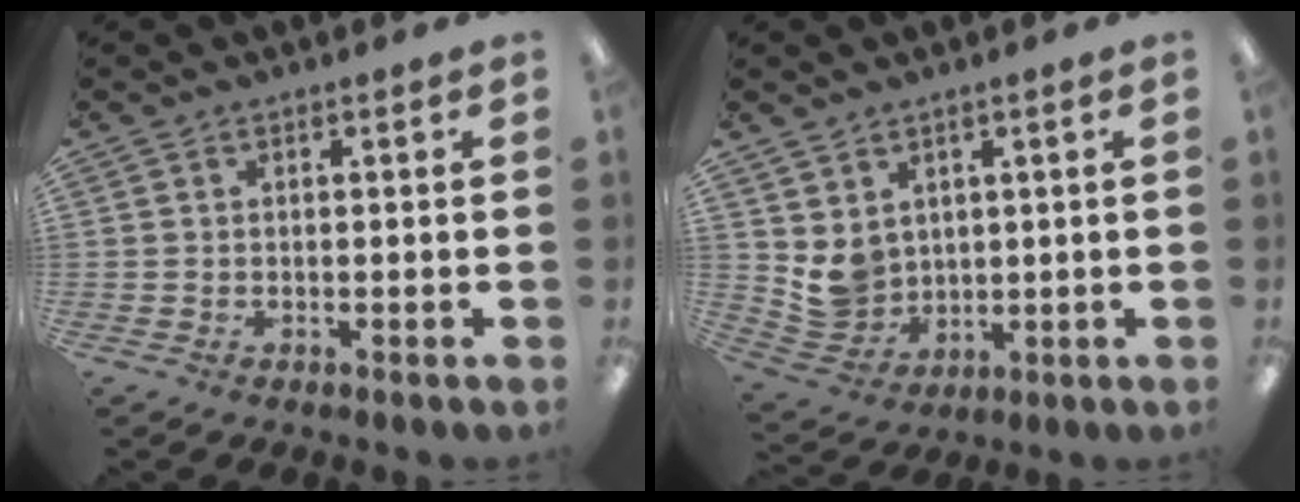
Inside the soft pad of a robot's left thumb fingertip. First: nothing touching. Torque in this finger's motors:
{"motor_torque": [0.01, 0.10, 0.29, -0.55, 0.05]}